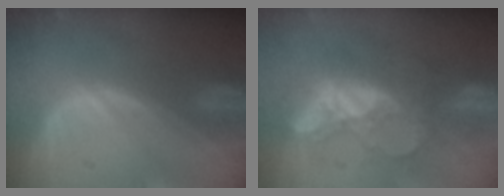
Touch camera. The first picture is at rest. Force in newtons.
{"total": 9.8, "press": 8.6, "slide": 4.7}